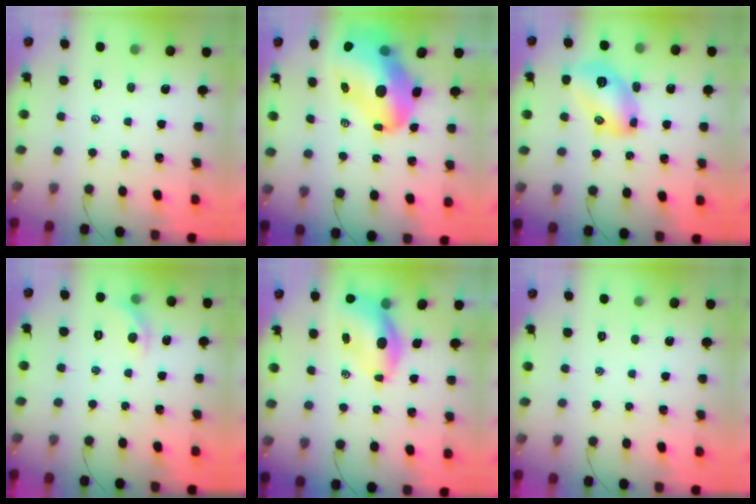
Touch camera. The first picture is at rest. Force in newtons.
{"total": 18.9, "press": 18.1, "slide": 5.5}
{"total": 11.7, "press": 11.7, "slide": 0.8}
{"total": 6.0, "press": 5.8, "slide": 1.4}
{"total": 6.9, "press": 6.7, "slide": 1.6}
{"total": 0.0}